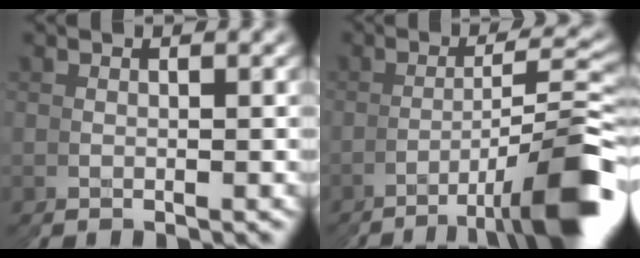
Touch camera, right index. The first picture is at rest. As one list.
[{"total": 7.5, "force": [-4.4, -0.9, 6.0], "torque": [-0.069, 0.019, -0.070]}]